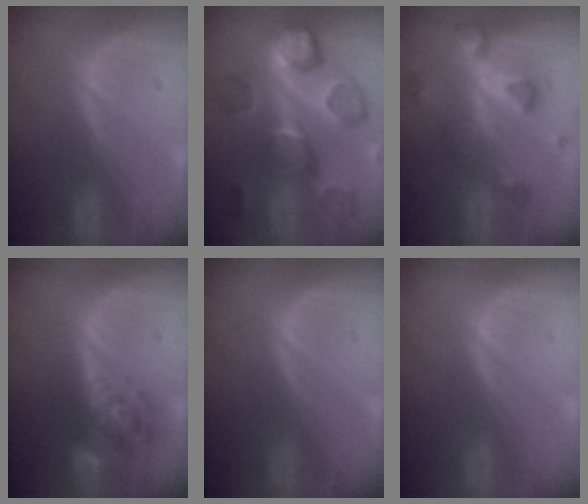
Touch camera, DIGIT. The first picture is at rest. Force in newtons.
{"total": 12.4, "press": 11.1, "slide": 5.6}
{"total": 7.8, "press": 6.9, "slide": 3.7}
{"total": 6.3, "press": 5.8, "slide": 2.5}
{"total": 0.0}
{"total": 0.0}